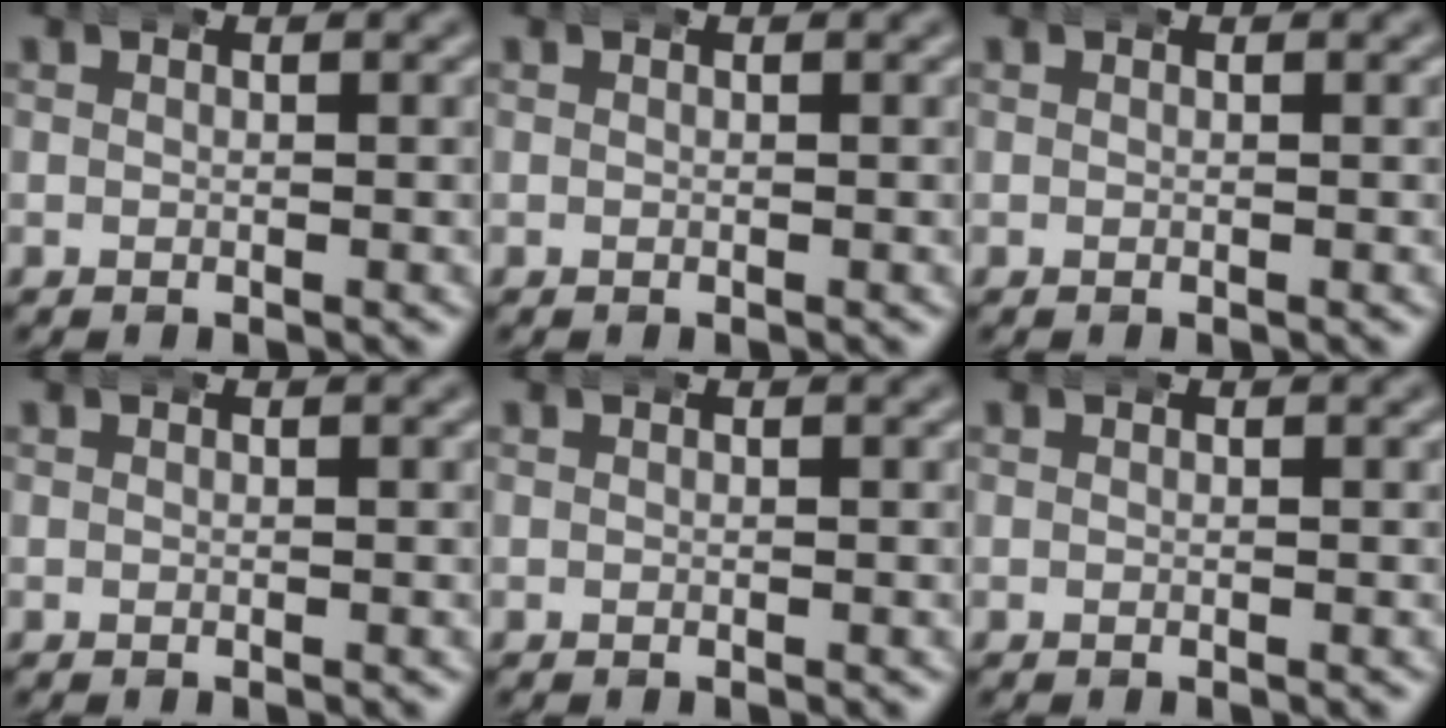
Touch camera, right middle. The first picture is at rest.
{"total": 0.0}
{"total": 0.0}
{"total": 0.0}
{"total": 0.0}
{"total": 0.0}